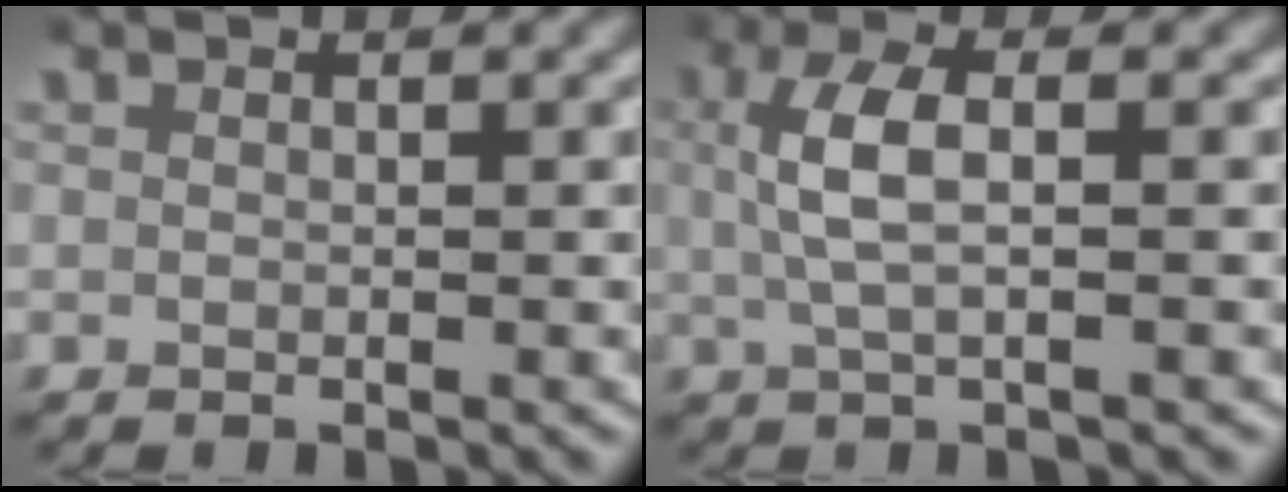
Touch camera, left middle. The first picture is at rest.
{"total": 3.8, "force": [0.4, 1.0, 3.6], "torque": [-0.076, 0.007, 0.006]}